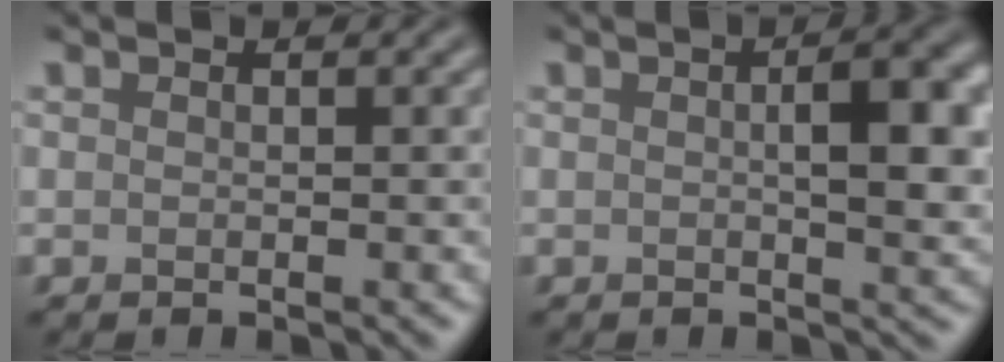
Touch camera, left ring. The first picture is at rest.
{"total": 5.2, "force": [0.6, 1.5, 5.0], "torque": [-0.066, 0.006, 0.007]}